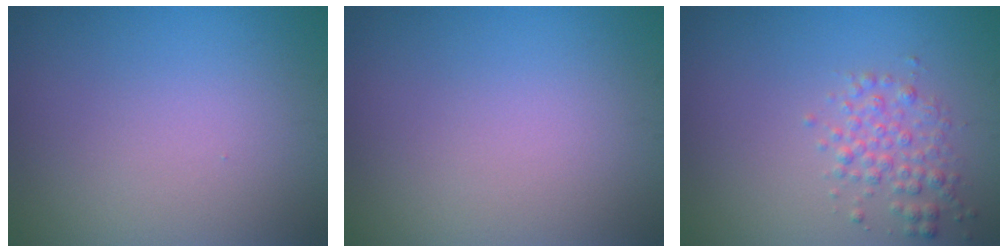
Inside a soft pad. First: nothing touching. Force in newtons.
{"total": 0.0}
{"total": 2.4, "press": 2.4, "slide": 0.0}